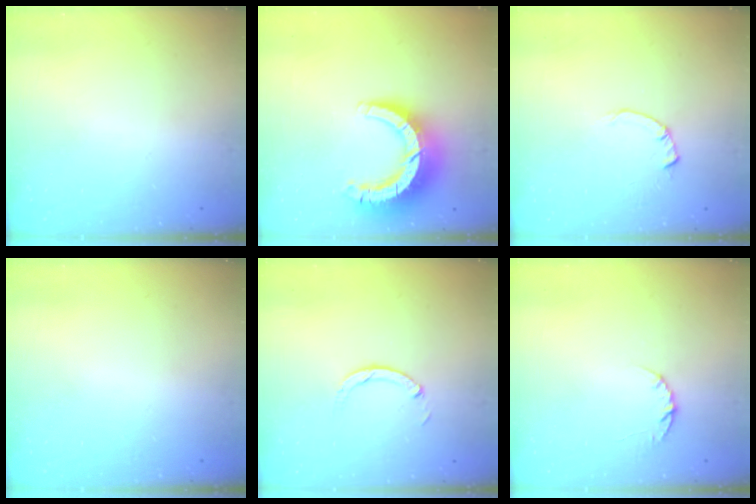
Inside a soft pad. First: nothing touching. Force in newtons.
{"total": 12.1, "press": 12.0, "slide": 1.2}
{"total": 1.8, "press": 1.7, "slide": 0.3}
{"total": 2.7, "press": 2.7, "slide": 0.2}
{"total": 3.0, "press": 2.9, "slide": 0.4}
{"total": 4.4, "press": 4.4, "slide": 0.6}